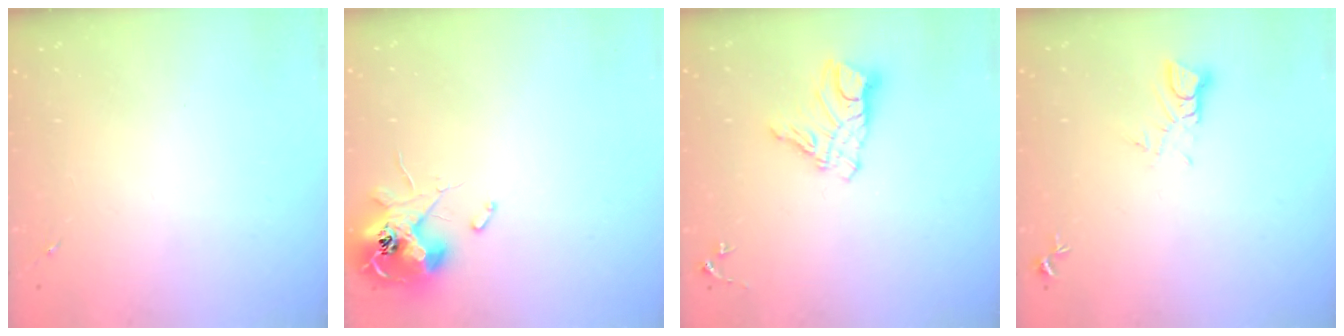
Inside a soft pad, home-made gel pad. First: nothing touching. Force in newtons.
{"total": 12.4, "press": 12.4, "slide": 1.0}
{"total": 11.3, "press": 11.2, "slide": 0.9}
{"total": 3.8, "press": 3.8, "slide": 0.4}